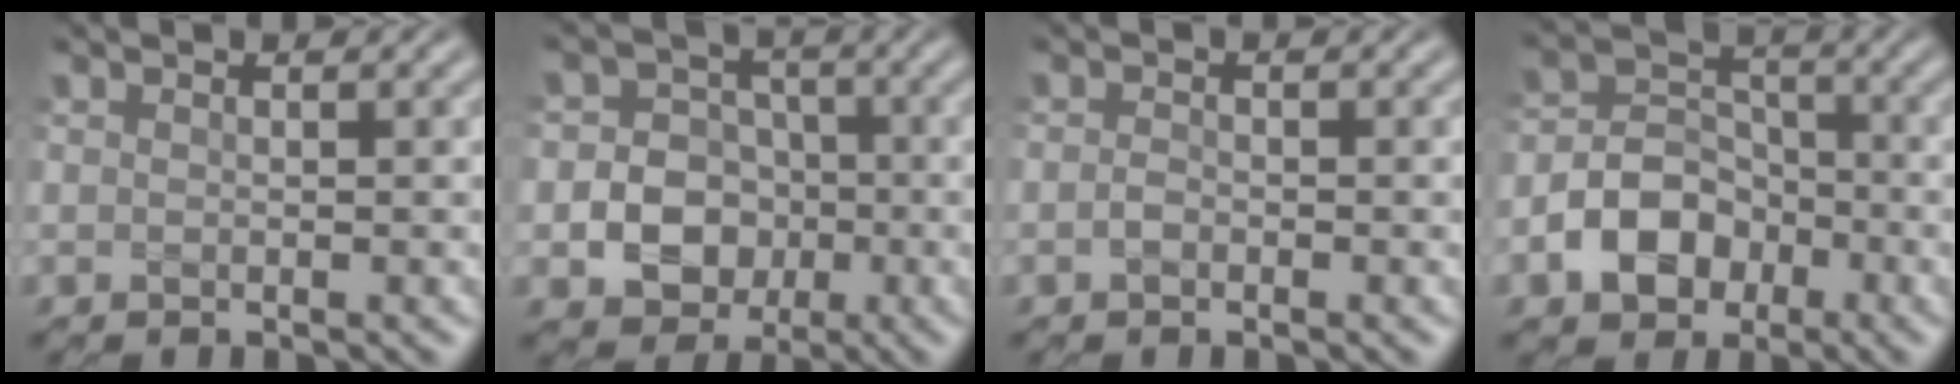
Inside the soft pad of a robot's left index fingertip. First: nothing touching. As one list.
[{"total": 6.5, "force": [-1.5, 5.8, 2.8], "torque": [-0.028, -0.001, -0.047]}, {"total": 0.8, "force": [-0.4, 0.5, 0.5], "torque": [-0.012, 0.000, -0.010]}, {"total": 5.4, "force": [-2.3, 4.1, 2.6], "torque": [-0.040, 0.002, -0.048]}]